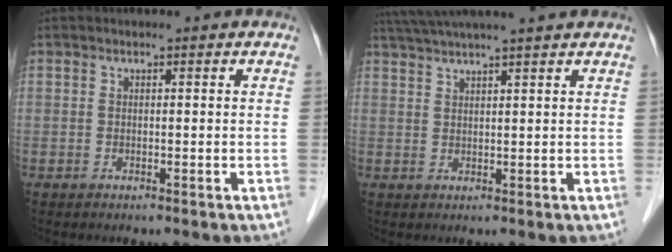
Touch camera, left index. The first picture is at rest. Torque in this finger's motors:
{"motor_torque": [1.10, -1.04, 0.31, 0.09]}